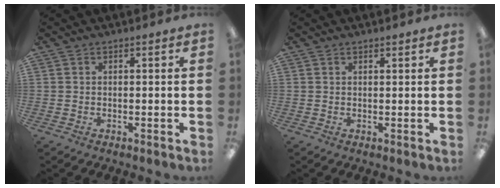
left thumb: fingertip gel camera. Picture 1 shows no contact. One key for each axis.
{"total": 0.9, "fx": 0.8, "fy": 0.2, "fz": 0.4, "tx": -0.009, "ty": 0.000, "tz": 0.014}